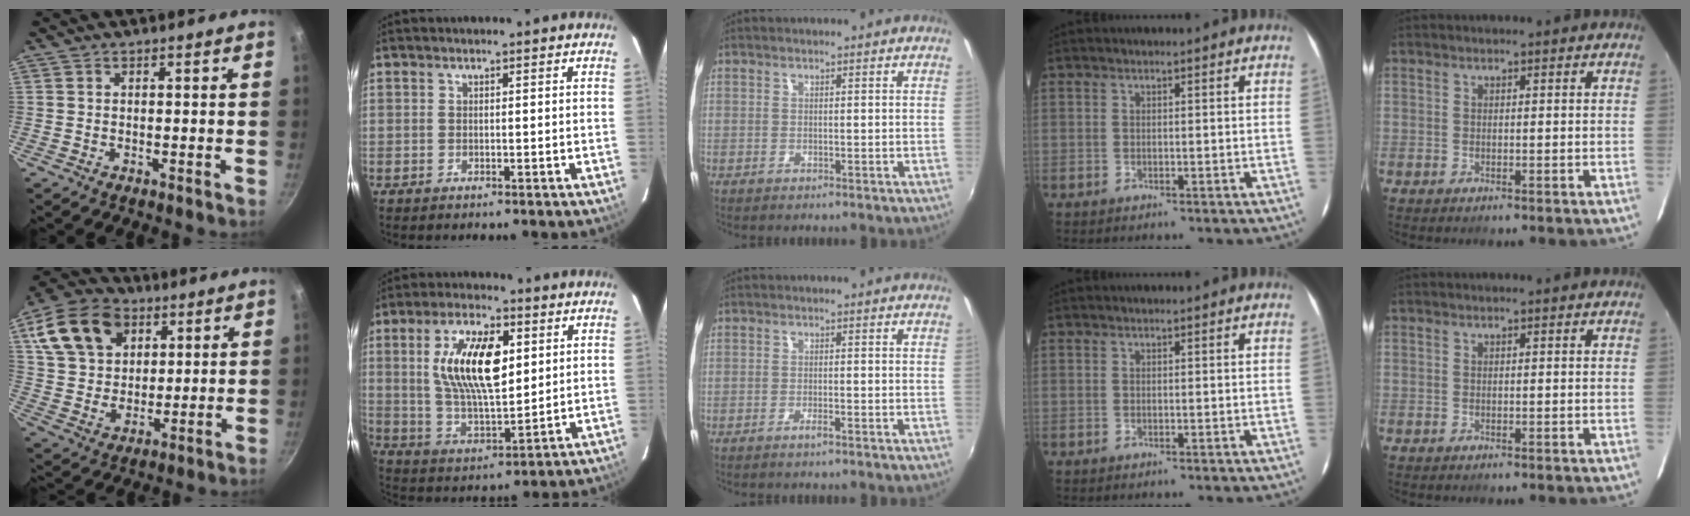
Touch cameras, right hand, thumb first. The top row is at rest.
{"thumb": {"total": 17.3, "force": [7.2, 12.5, 9.6], "torque": [-0.152, -0.006, 0.131]}, "index": {"total": 15.8, "force": [4.1, 6.5, 13.8], "torque": [-0.257, 0.006, 0.084]}, "middle": {"total": 1.2, "force": [-1.0, 0.1, 0.7], "torque": [-0.017, 0.000, -0.020]}}